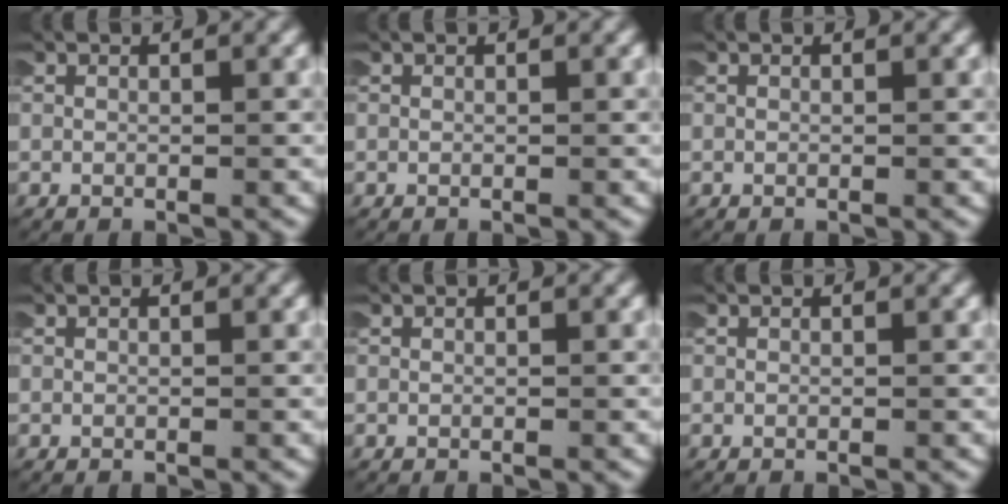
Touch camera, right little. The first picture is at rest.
{"total": 0.0}
{"total": 0.0}
{"total": 0.0}
{"total": 0.0}
{"total": 0.0}